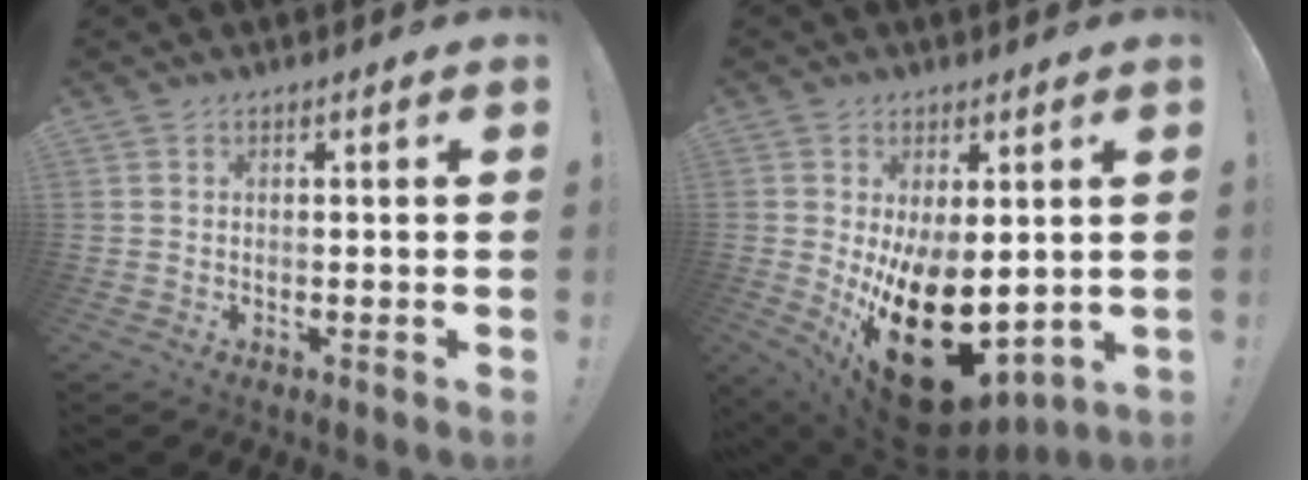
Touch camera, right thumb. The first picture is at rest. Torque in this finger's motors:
{"motor_torque": [0.52, 1.72, 2.10, -0.67, 0.84]}